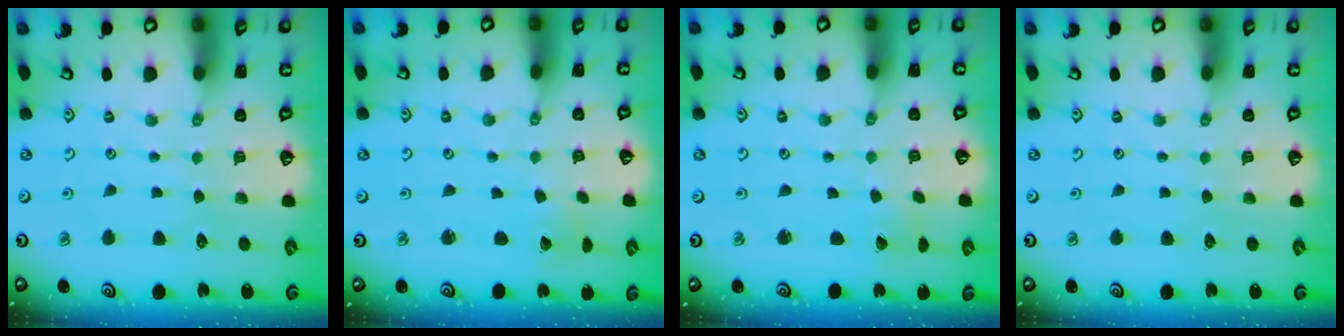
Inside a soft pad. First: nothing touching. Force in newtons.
{"total": 1.7, "press": 1.7, "slide": 0.1}
{"total": 0.6, "press": 0.6, "slide": 0.0}
{"total": 0.0}